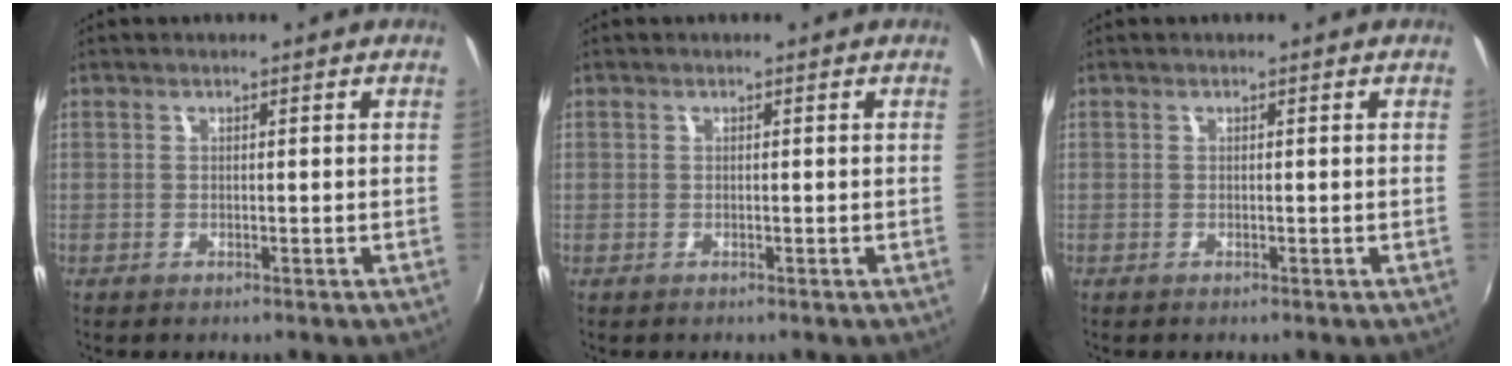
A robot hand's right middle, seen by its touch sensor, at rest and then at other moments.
{"total": 0.8, "force": [-0.2, 0.7, -0.1], "torque": [-0.001, 0.001, -0.003]}
{"total": 0.0}